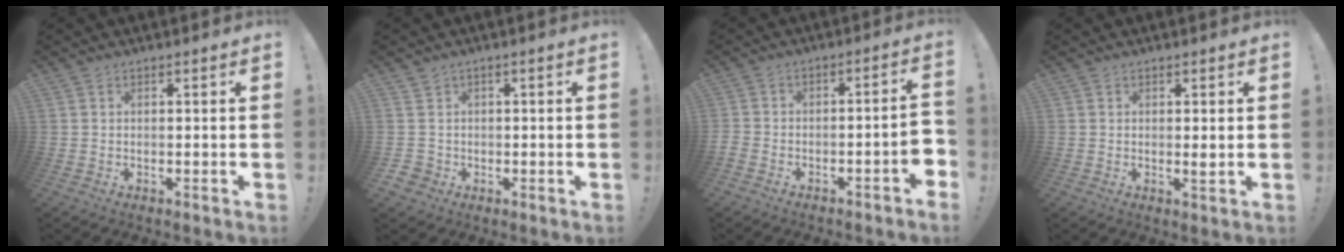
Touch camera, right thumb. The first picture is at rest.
{"total": 3.5, "force": [0.7, 3.3, 0.6], "torque": [-0.014, 0.002, 0.016]}
{"total": 5.7, "force": [-3.2, 1.4, 4.5], "torque": [-0.073, 0.005, -0.054]}
{"total": 1.7, "force": [0.4, 0.3, 1.7], "torque": [-0.013, -0.008, 0.003]}